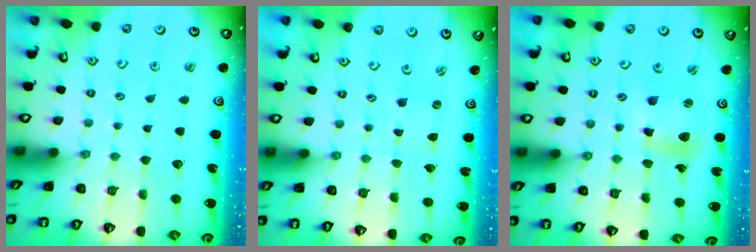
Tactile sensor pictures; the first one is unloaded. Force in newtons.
{"total": 0.9, "press": 0.9, "slide": 0.2}
{"total": 8.2, "press": 8.2, "slide": 0.5}